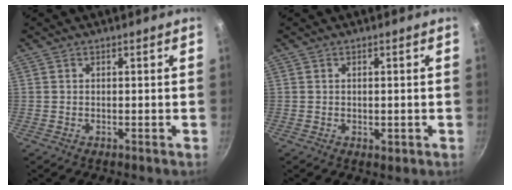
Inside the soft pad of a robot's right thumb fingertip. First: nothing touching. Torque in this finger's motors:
{"motor_torque": [-0.31, -0.01, -0.22, 0.09, -0.08]}